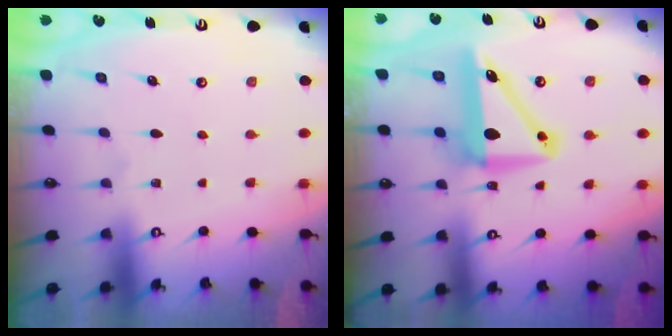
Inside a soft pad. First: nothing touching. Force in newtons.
{"total": 10.2, "press": 9.9, "slide": 2.4}